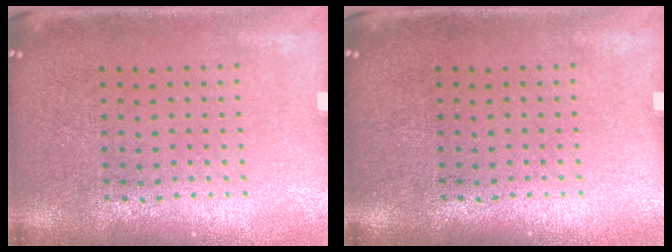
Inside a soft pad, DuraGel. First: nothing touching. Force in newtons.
{"total": 0.0}